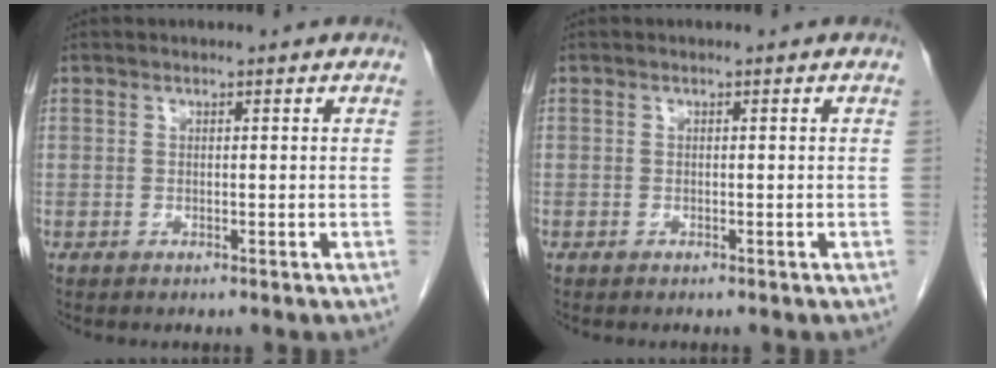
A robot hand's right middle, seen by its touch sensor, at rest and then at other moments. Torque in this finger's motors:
{"motor_torque": [0.62, -1.17, -0.26, -0.21]}